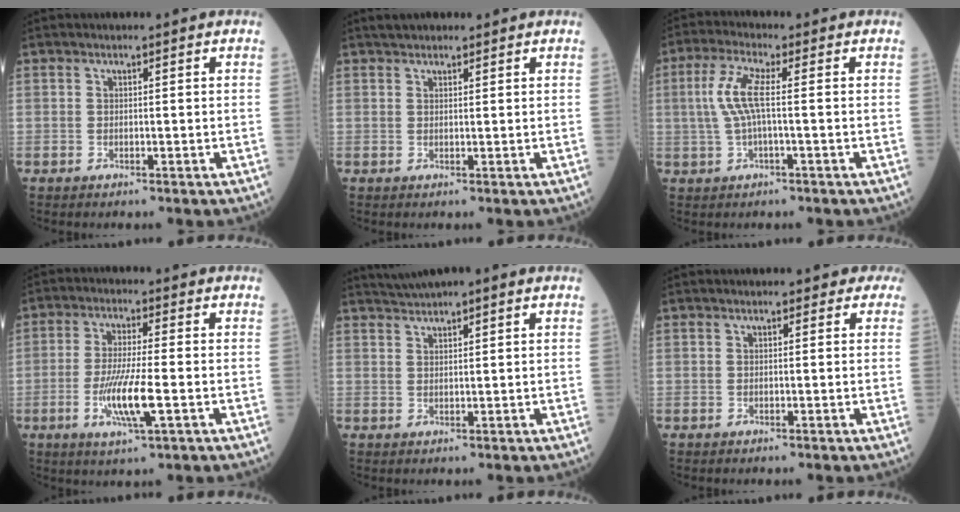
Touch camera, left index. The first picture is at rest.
{"total": 2.7, "force": [2.3, 1.0, 1.0], "torque": [-0.016, 0.024, 0.034]}
{"total": 5.8, "force": [0.3, 0.8, 5.8], "torque": [-0.136, 0.015, 0.004]}
{"total": 8.3, "force": [-2.4, 0.6, 7.9], "torque": [-0.157, -0.015, -0.047]}
{"total": 3.6, "force": [2.8, 0.0, 2.2], "torque": [-0.048, 0.028, 0.053]}
{"total": 1.9, "force": [1.1, 1.2, 1.0], "torque": [-0.001, 0.006, -0.001]}